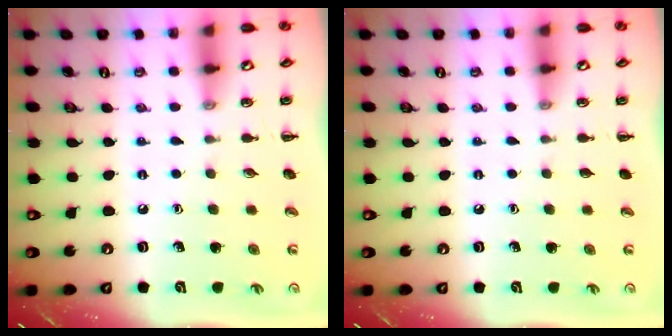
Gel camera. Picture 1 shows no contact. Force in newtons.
{"total": 0.0}